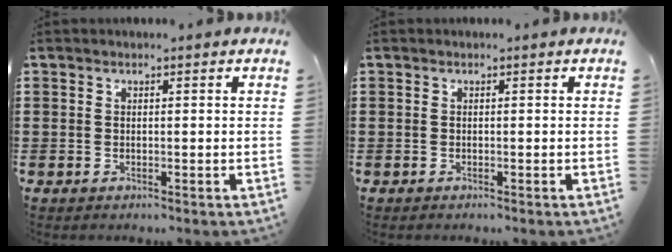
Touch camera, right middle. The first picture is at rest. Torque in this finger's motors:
{"motor_torque": [-2.14, 0.00, 0.04, 0.01]}